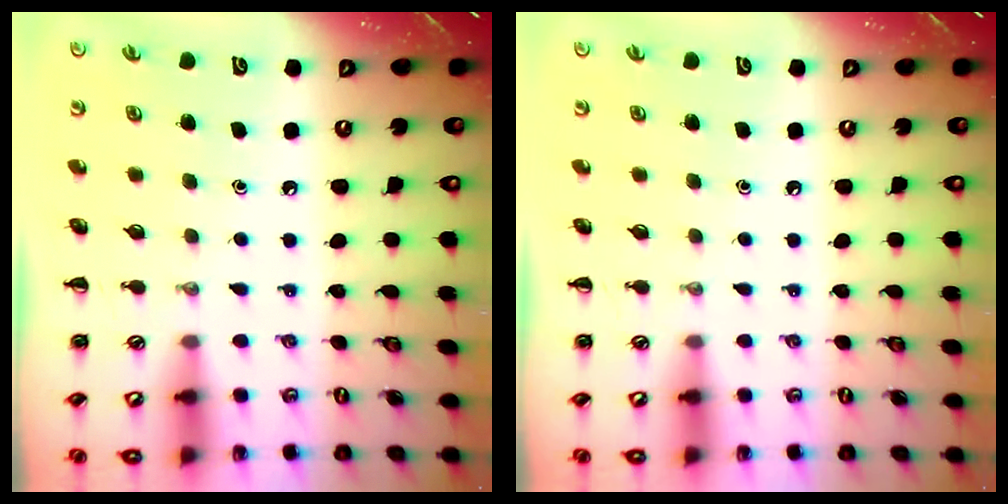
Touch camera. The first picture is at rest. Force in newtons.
{"total": 0.0}